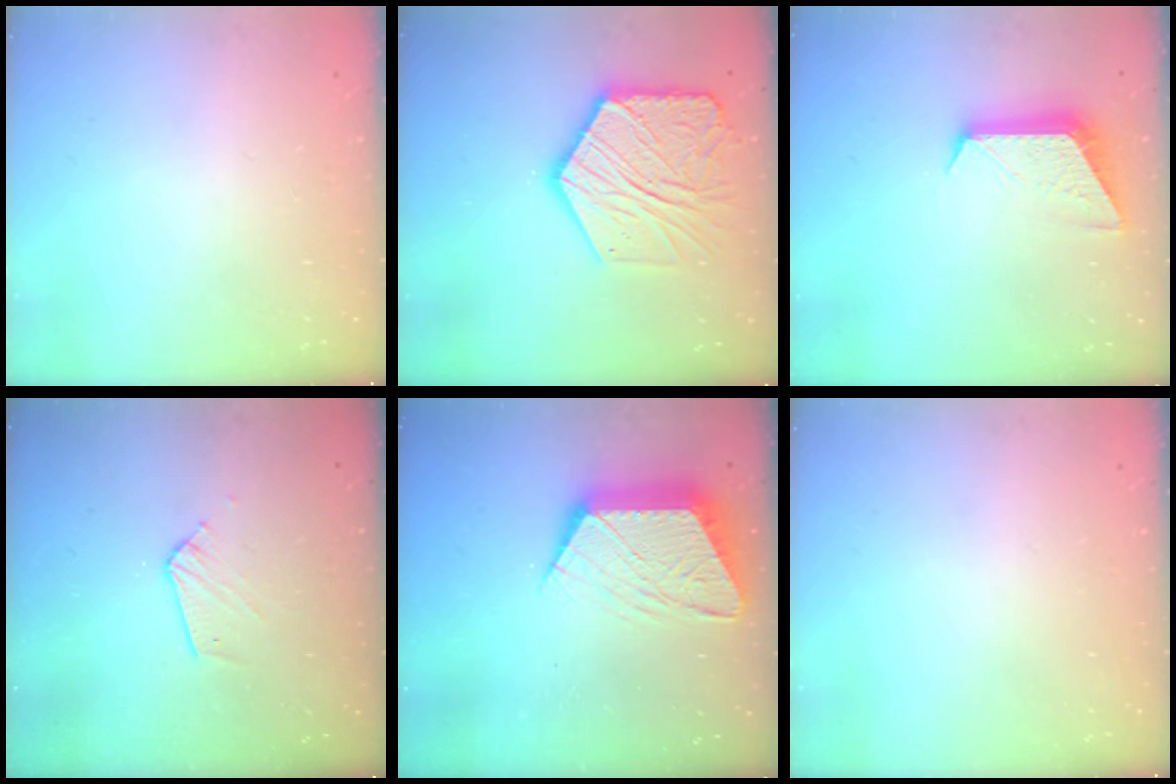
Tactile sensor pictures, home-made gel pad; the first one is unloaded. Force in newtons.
{"total": 19.5, "press": 19.4, "slide": 1.5}
{"total": 9.8, "press": 9.8, "slide": 0.6}
{"total": 6.2, "press": 6.2, "slide": 0.3}
{"total": 14.6, "press": 14.6, "slide": 1.0}
{"total": 0.0}